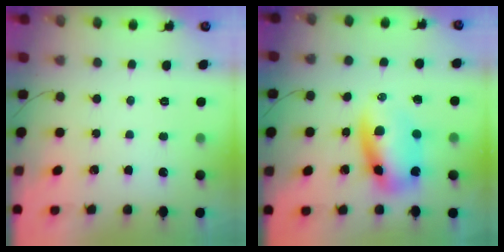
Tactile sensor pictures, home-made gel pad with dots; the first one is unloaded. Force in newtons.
{"total": 9.1, "press": 8.8, "slide": 2.4}